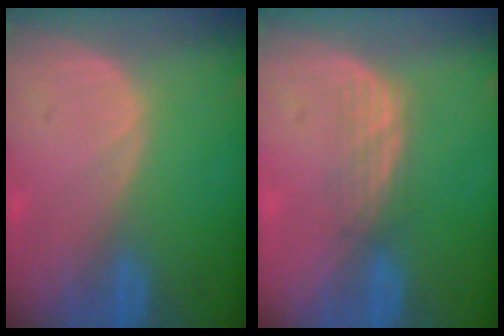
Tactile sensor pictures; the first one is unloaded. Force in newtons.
{"total": 2.9, "press": 2.6, "slide": 1.4}